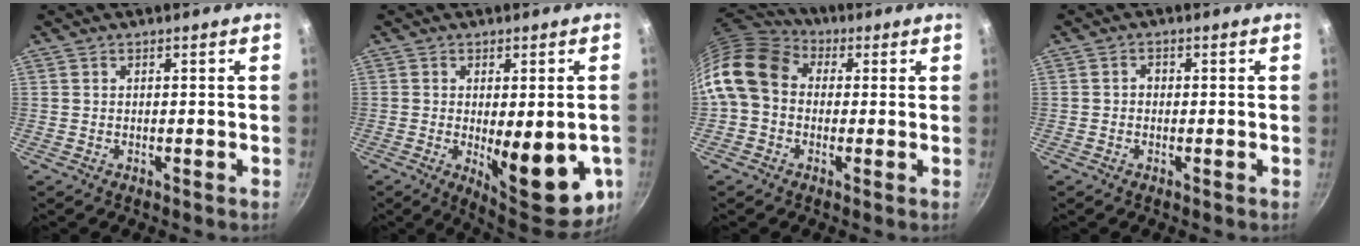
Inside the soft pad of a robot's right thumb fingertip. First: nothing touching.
{"total": 16.9, "force": [-3.8, 6.4, 15.1], "torque": [-0.164, -0.020, -0.036]}
{"total": 14.0, "force": [1.0, 11.1, 8.5], "torque": [-0.151, 0.032, -0.002]}
{"total": 1.2, "force": [-0.2, 1.0, 0.6], "torque": [-0.008, 0.006, -0.006]}